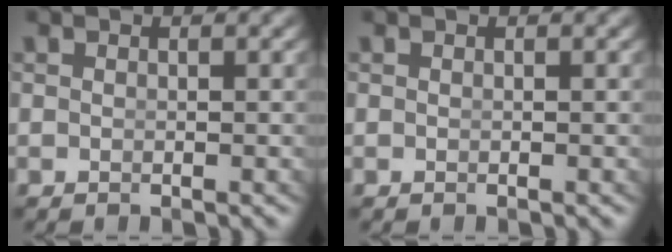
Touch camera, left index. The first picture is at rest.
{"total": 0.0}